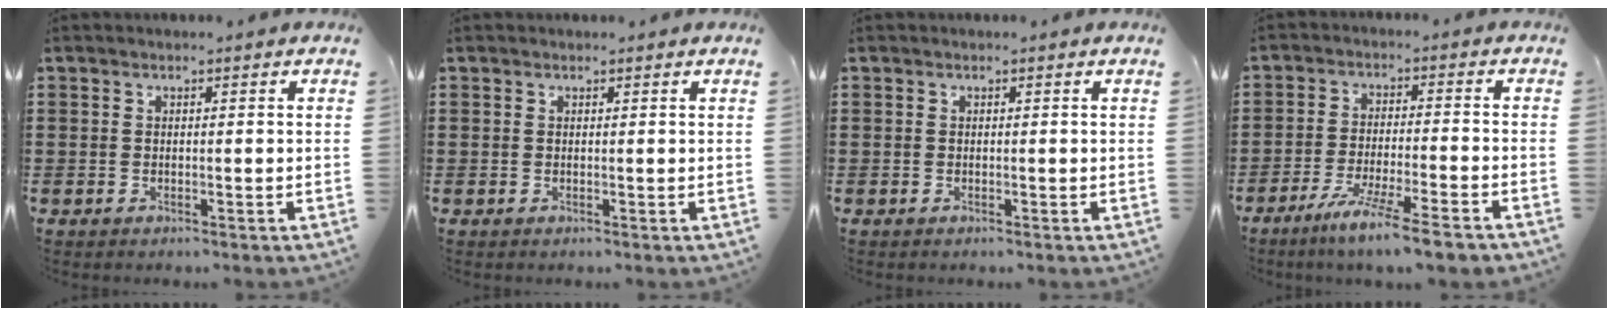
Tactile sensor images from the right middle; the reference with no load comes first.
{"total": 0.0}
{"total": 0.0}
{"total": 7.1, "force": [-5.8, -0.3, 4.1], "torque": [-0.075, -0.015, -0.104]}